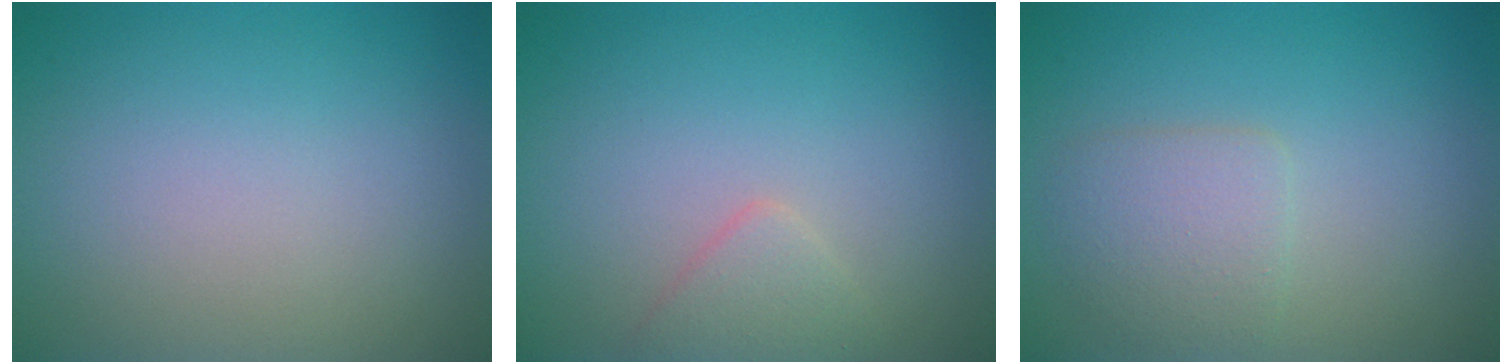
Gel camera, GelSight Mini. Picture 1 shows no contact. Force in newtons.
{"total": 1.7, "press": 1.6, "slide": 0.1}
{"total": 2.5, "press": 2.5, "slide": 0.1}